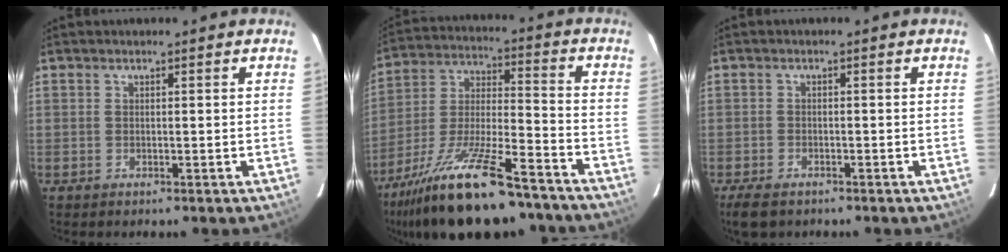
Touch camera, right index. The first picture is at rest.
{"total": 22.4, "force": [-16.5, 5.6, 14.1], "torque": [-0.269, -0.027, -0.268]}
{"total": 4.7, "force": [-3.4, 2.2, 2.2], "torque": [-0.061, -0.014, -0.061]}